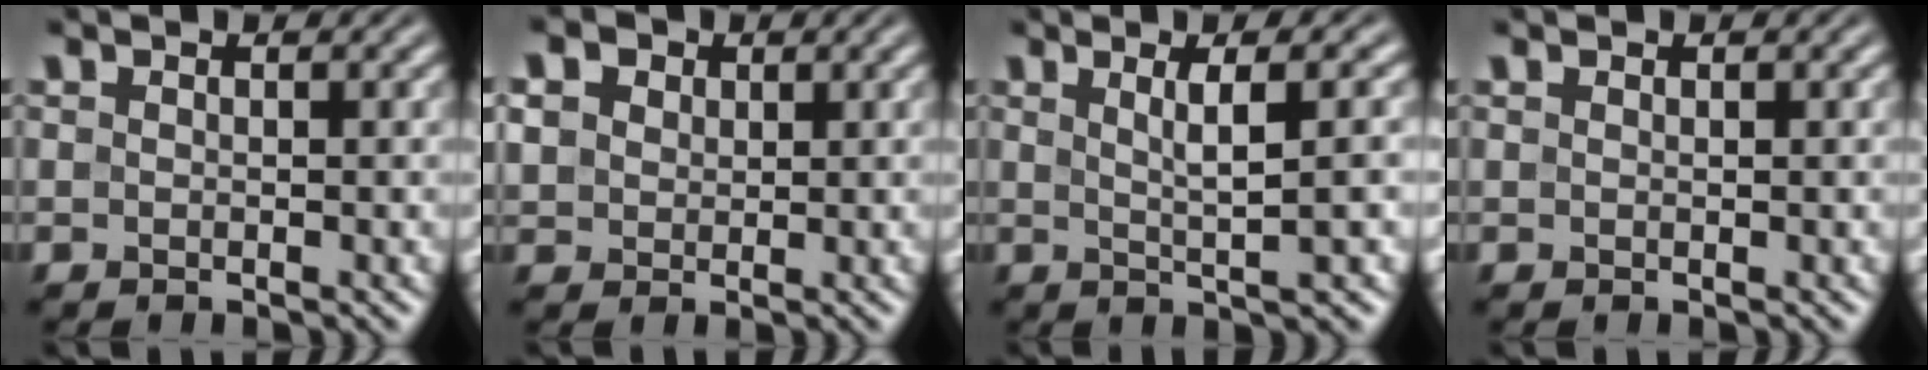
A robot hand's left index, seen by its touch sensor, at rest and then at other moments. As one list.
[{"total": 5.8, "force": [2.5, 4.3, 3.0], "torque": [-0.095, 0.024, 0.040]}, {"total": 4.0, "force": [0.9, 0.9, 3.8], "torque": [-0.052, 0.007, 0.015]}, {"total": 0.0}]